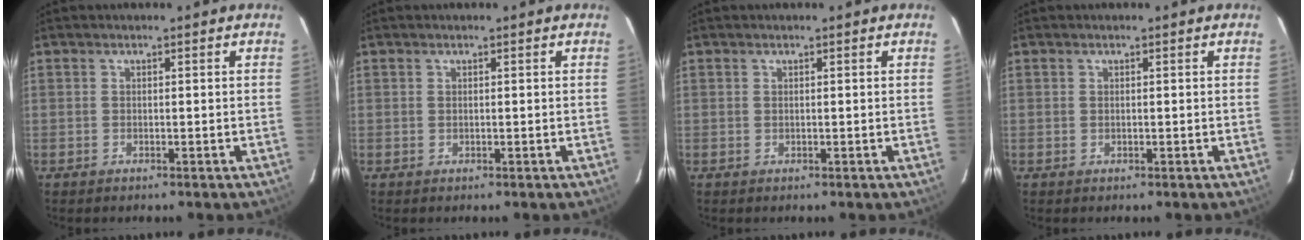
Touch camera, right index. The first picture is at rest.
{"total": 0.0}
{"total": 0.0}
{"total": 0.0}